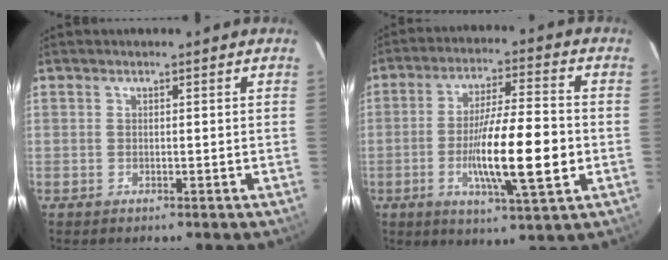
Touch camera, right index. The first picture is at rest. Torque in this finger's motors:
{"motor_torque": [1.38, -0.76, 0.95, 0.21]}